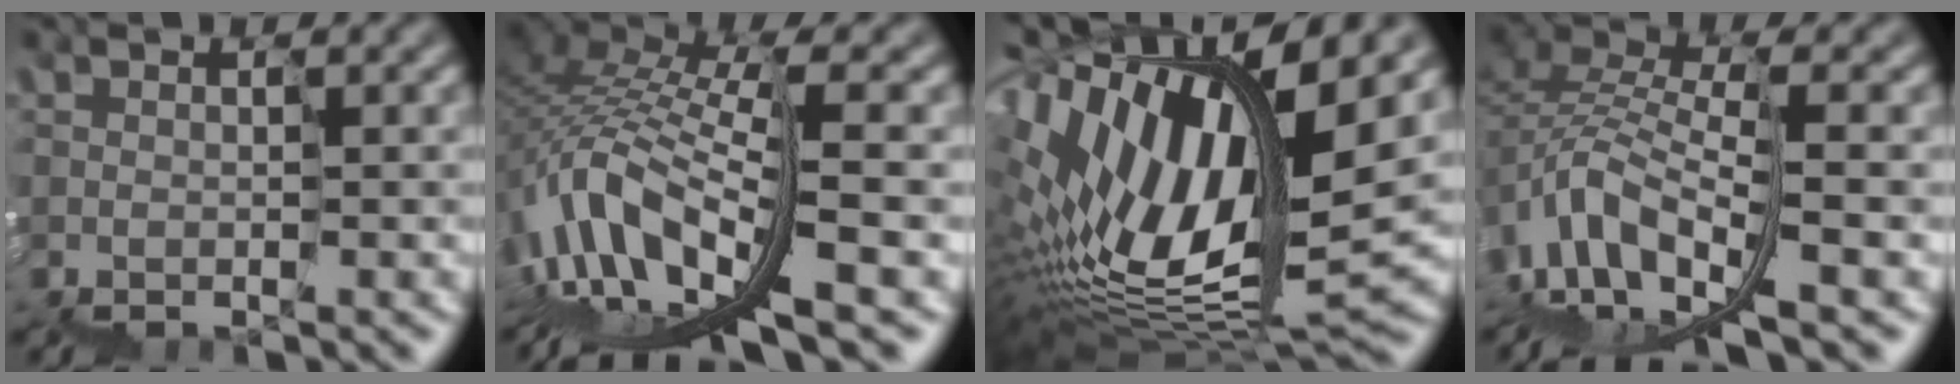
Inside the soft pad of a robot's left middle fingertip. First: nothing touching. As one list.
[{"total": 8.4, "force": [-3.0, 3.4, 7.0], "torque": [-0.151, 0.019, -0.056]}, {"total": 15.9, "force": [4.4, 7.0, 13.5], "torque": [-0.261, 0.017, 0.085]}, {"total": 6.5, "force": [-2.4, 2.6, 5.5], "torque": [-0.117, 0.023, -0.053]}]